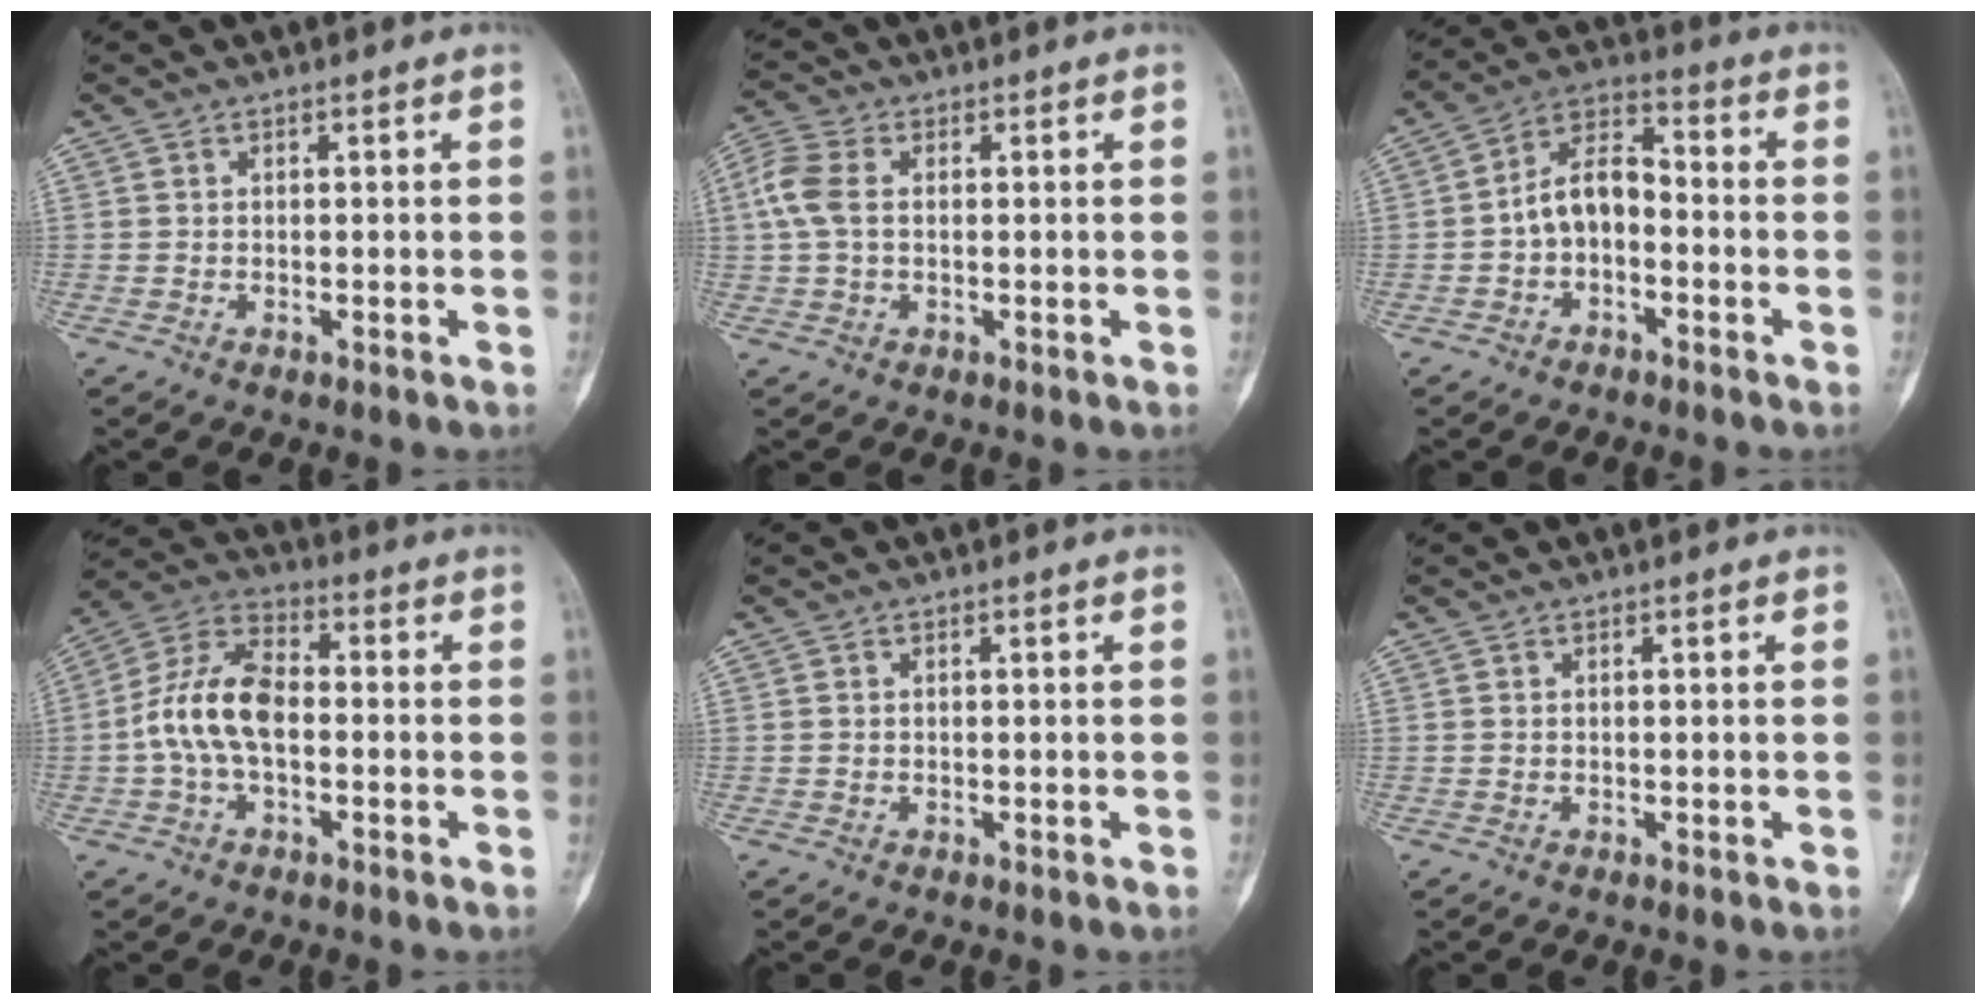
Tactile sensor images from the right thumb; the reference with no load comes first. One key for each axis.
{"total": 6.1, "fx": 0.6, "fy": 3.9, "fz": 4.7, "tx": -0.124, "ty": 0.017, "tz": 0.007}
{"total": 8.3, "fx": -1.9, "fy": 5.4, "fz": 6.1, "tx": -0.095, "ty": 0.039, "tz": -0.049}
{"total": 11.7, "fx": -1.1, "fy": 6.5, "fz": 9.6, "tx": -0.191, "ty": 0.037, "tz": -0.029}
{"total": 0.0}
{"total": 0.0}